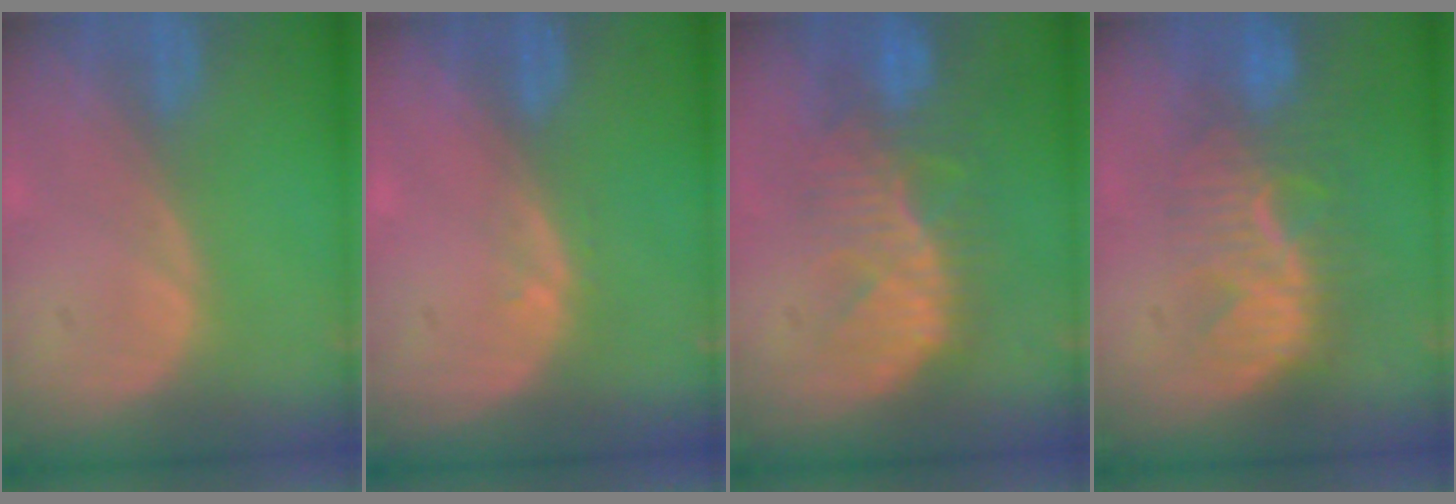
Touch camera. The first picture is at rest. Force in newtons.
{"total": 1.0, "press": 0.7, "slide": 0.7}
{"total": 10.3, "press": 8.9, "slide": 5.2}
{"total": 8.6, "press": 8.1, "slide": 3.0}